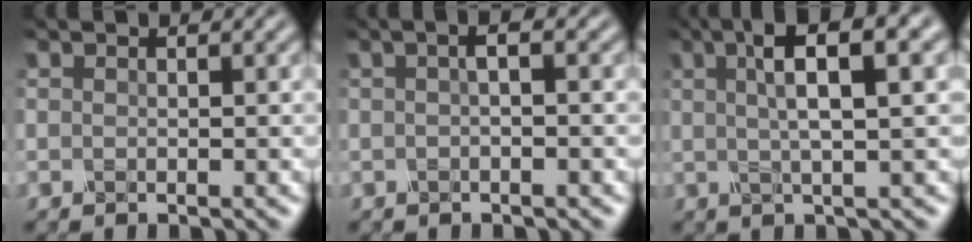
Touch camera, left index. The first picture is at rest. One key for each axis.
{"total": 2.2, "fx": 0.3, "fy": 0.8, "fz": 2.0, "tx": -0.019, "ty": 0.008, "tz": -0.006}
{"total": 7.2, "fx": 2.3, "fy": 1.6, "fz": 6.7, "tx": -0.101, "ty": 0.017, "tz": 0.042}